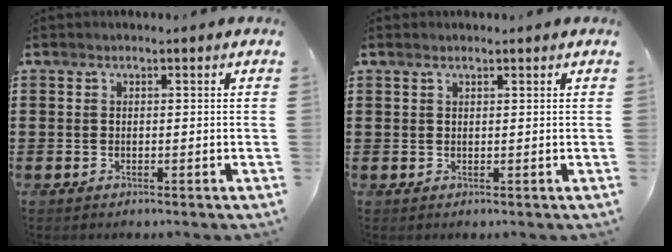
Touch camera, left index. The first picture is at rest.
{"total": 0.7, "force": [0.5, 0.2, 0.4], "torque": [-0.009, 0.002, 0.010]}